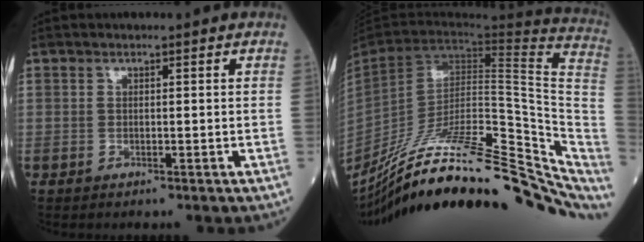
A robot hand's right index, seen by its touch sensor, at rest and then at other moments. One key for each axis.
{"total": 33.6, "fx": -23.1, "fy": 9.5, "fz": 22.5, "tx": -0.287, "ty": -0.021, "tz": -0.343}